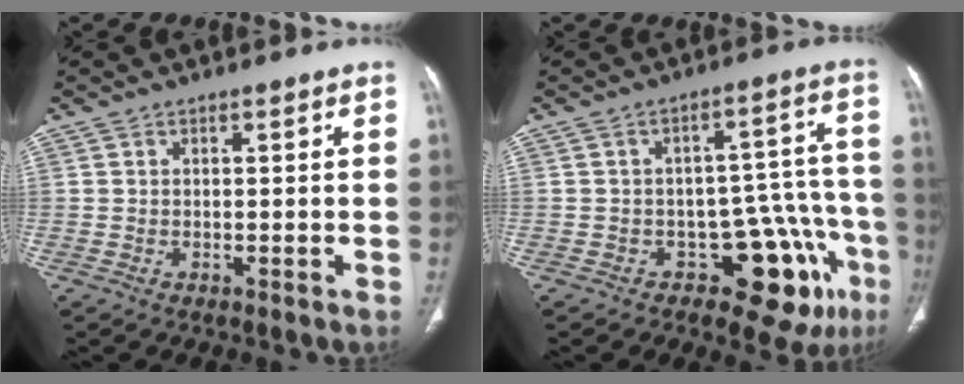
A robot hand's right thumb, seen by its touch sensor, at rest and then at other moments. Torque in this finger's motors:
{"motor_torque": [3.65, 1.35, 1.23, -1.54, 0.14]}